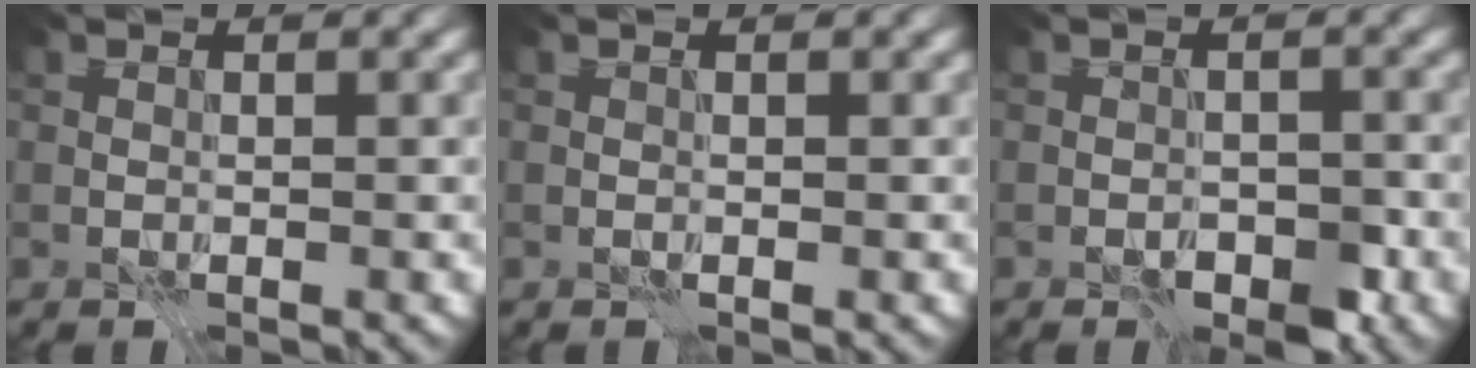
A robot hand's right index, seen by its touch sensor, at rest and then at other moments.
{"total": 0.0}
{"total": 2.9, "force": [-1.7, 1.5, 1.8], "torque": [-0.017, -0.004, -0.030]}